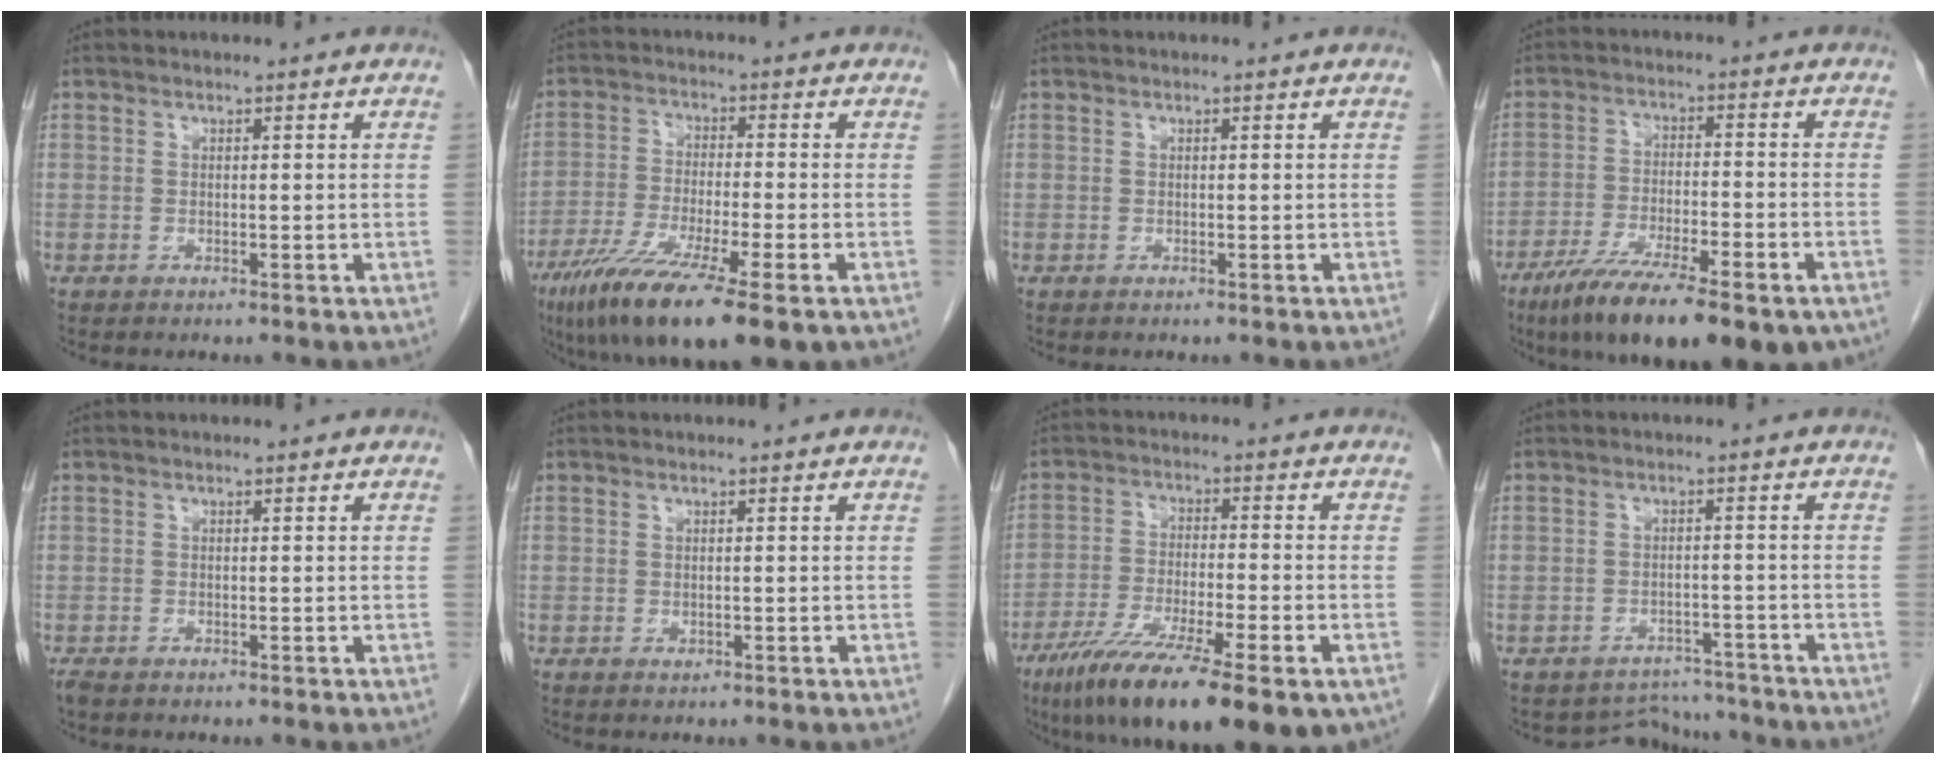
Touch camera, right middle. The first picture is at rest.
{"total": 15.0, "force": [-9.1, 1.6, 11.8], "torque": [-0.200, -0.042, -0.152]}
{"total": 0.0}
{"total": 18.3, "force": [-12.6, 4.0, 12.6], "torque": [-0.176, -0.026, -0.198]}
{"total": 1.1, "force": [-0.9, 0.5, 0.5], "torque": [-0.017, -0.004, -0.014]}
{"total": 0.0}
{"total": 17.8, "force": [-11.2, 3.0, 13.6], "torque": [-0.203, -0.040, -0.181]}
{"total": 4.9, "force": [-4.5, 1.4, -1.3], "torque": [0.016, 0.016, -0.060]}